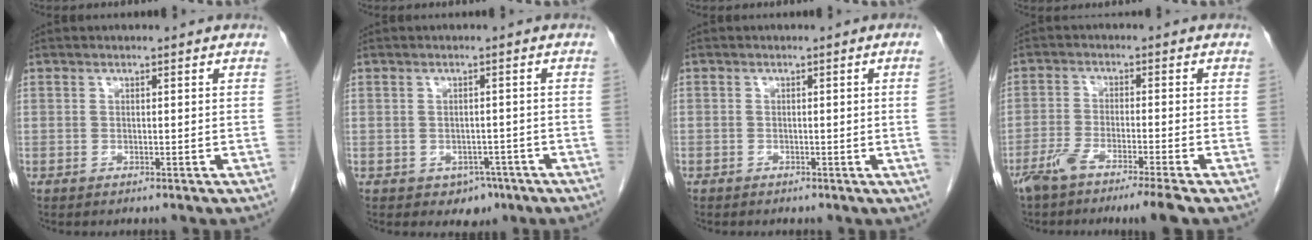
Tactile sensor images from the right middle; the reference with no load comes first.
{"total": 3.0, "force": [-1.6, 2.2, 1.2], "torque": [-0.008, 0.006, -0.013]}
{"total": 1.6, "force": [-0.3, -0.5, 1.4], "torque": [-0.018, -0.001, -0.007]}
{"total": 7.6, "force": [-5.7, -0.4, 5.1], "torque": [-0.085, -0.012, -0.099]}